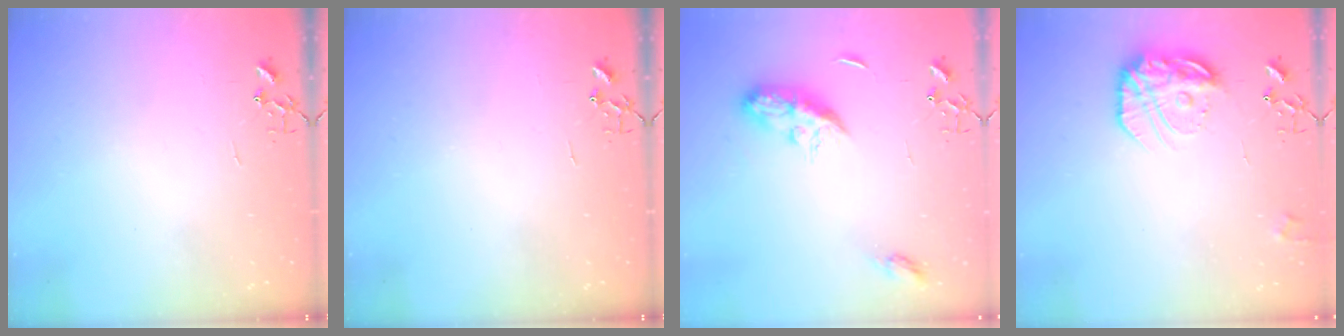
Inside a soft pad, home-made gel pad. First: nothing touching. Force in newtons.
{"total": 0.0}
{"total": 9.3, "press": 9.3, "slide": 0.3}
{"total": 17.1, "press": 17.0, "slide": 1.2}